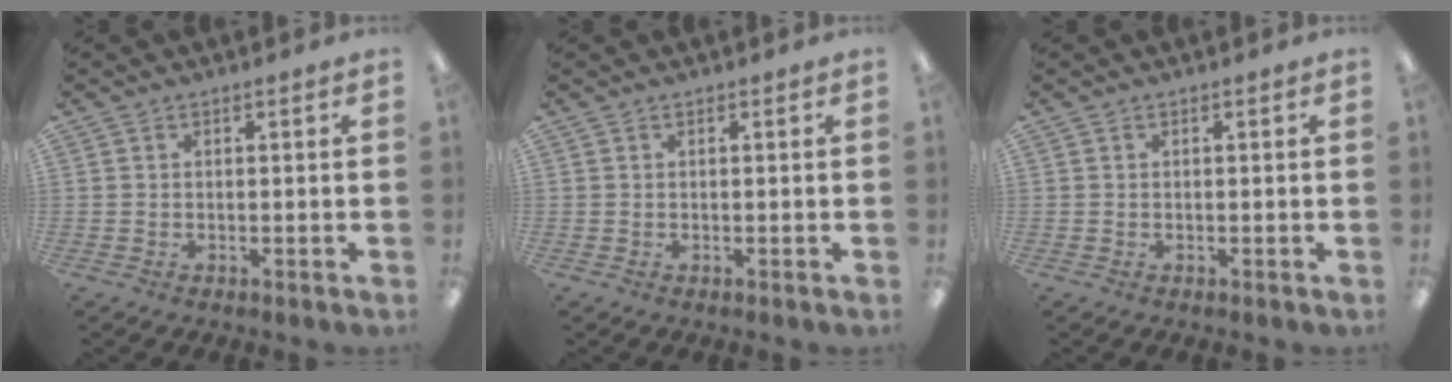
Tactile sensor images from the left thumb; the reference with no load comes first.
{"total": 0.0}
{"total": 0.0}